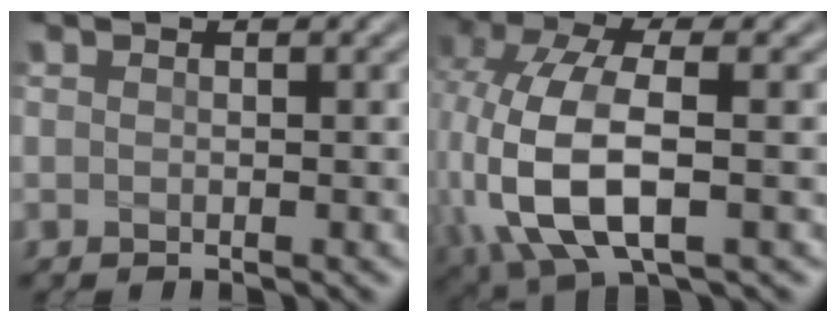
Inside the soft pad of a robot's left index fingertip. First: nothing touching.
{"total": 9.7, "force": [-1.0, 4.9, 8.4], "torque": [-0.192, -0.001, -0.024]}